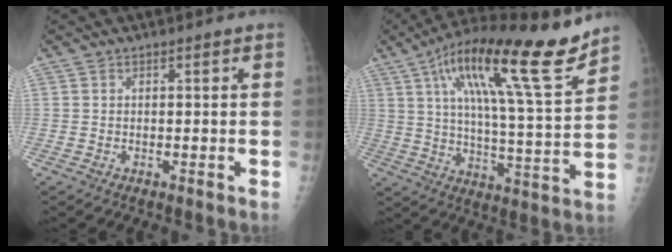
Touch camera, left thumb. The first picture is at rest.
{"total": 21.7, "force": [13.6, 3.3, 16.5], "torque": [-0.245, -0.043, 0.218]}